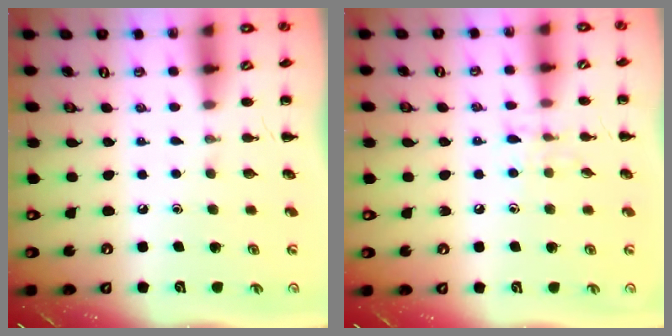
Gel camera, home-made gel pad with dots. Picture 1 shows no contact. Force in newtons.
{"total": 6.5, "press": 6.2, "slide": 1.8}